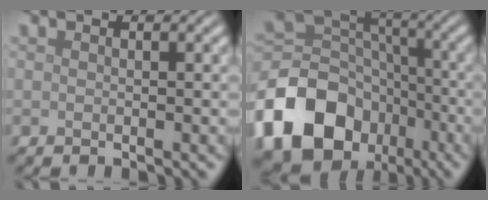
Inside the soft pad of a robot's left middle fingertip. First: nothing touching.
{"total": 18.3, "force": [-9.6, 13.8, 7.3], "torque": [-0.182, -0.039, -0.172]}